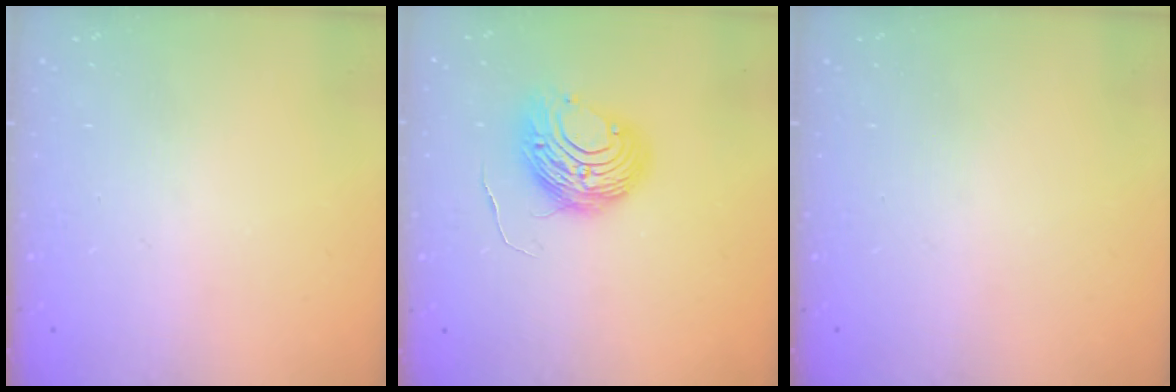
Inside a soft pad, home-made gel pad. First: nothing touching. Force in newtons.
{"total": 9.7, "press": 9.7, "slide": 0.6}
{"total": 0.0}